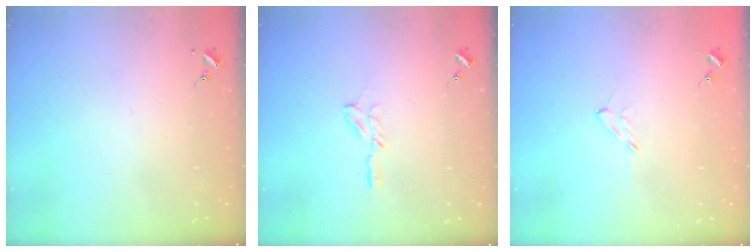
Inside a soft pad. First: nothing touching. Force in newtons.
{"total": 5.3, "press": 5.2, "slide": 0.6}
{"total": 4.9, "press": 4.9, "slide": 0.6}